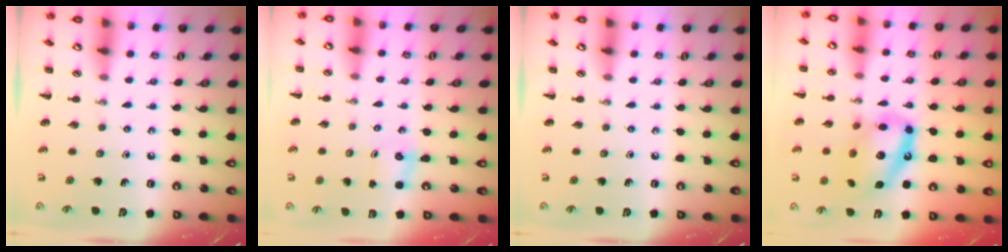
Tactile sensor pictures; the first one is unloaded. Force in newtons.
{"total": 1.1, "press": 1.1, "slide": 0.4}
{"total": 0.0}
{"total": 15.7, "press": 15.3, "slide": 3.2}